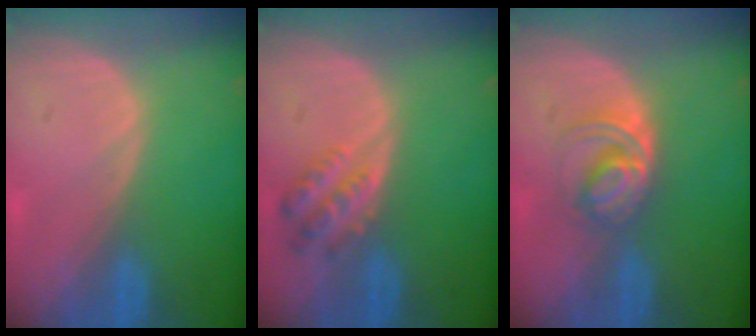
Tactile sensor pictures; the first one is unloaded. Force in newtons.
{"total": 4.4, "press": 4.3, "slide": 0.9}
{"total": 5.1, "press": 5.0, "slide": 1.3}